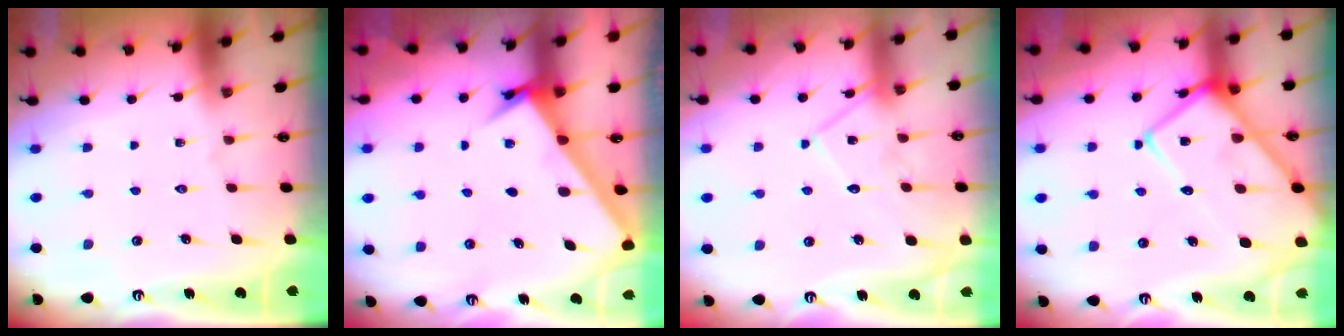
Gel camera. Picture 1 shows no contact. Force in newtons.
{"total": 3.4, "press": 3.4, "slide": 0.3}
{"total": 12.1, "press": 12.1, "slide": 1.1}
{"total": 16.8, "press": 16.7, "slide": 1.7}